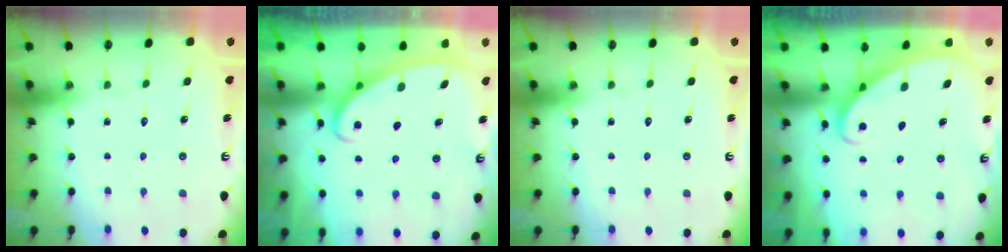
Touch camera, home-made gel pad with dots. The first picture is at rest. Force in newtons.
{"total": 2.6, "press": 2.6, "slide": 0.4}
{"total": 0.0}
{"total": 2.7, "press": 2.7, "slide": 0.2}